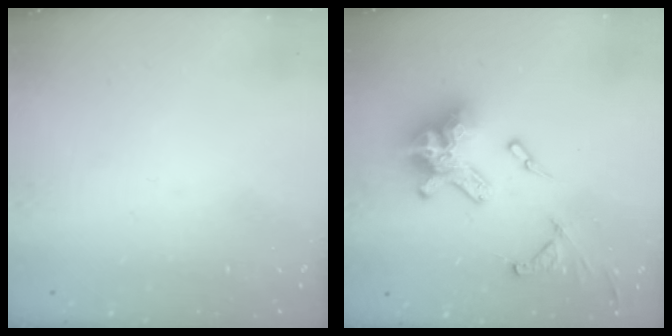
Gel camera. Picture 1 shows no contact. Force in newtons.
{"total": 17.1, "press": 17.0, "slide": 2.1}